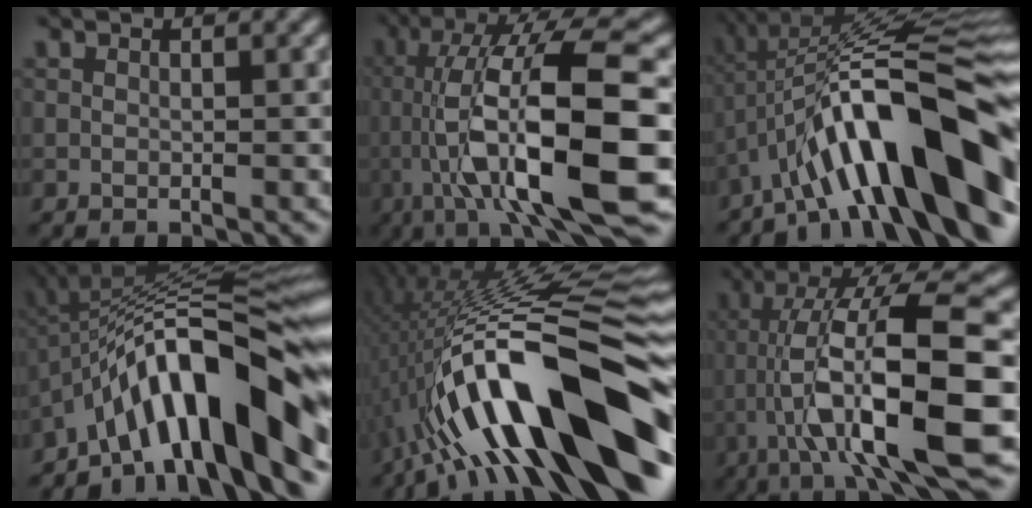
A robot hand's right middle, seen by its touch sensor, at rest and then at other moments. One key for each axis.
{"total": 13.7, "fx": -2.4, "fy": 2.8, "fz": 13.1, "tx": -0.234, "ty": 0.024, "tz": -0.020}
{"total": 12.9, "fx": -5.6, "fy": 2.8, "fz": 11.2, "tx": -0.183, "ty": 0.035, "tz": -0.072}
{"total": 12.3, "fx": -5.6, "fy": 2.7, "fz": 10.6, "tx": -0.171, "ty": 0.032, "tz": -0.077}
{"total": 16.5, "fx": -5.9, "fy": 4.9, "fz": 14.6, "tx": -0.239, "ty": 0.042, "tz": -0.086}
{"total": 13.0, "fx": -3.3, "fy": 2.1, "fz": 12.4, "tx": -0.229, "ty": 0.028, "tz": -0.033}